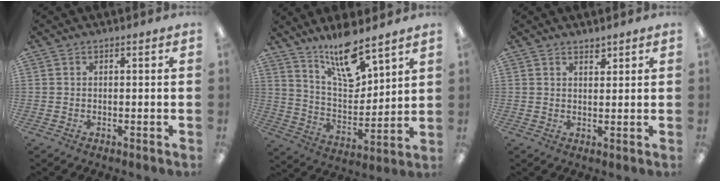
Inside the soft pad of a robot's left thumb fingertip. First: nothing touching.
{"total": 14.6, "force": [11.5, 4.4, 7.8], "torque": [-0.136, -0.069, 0.199]}
{"total": 2.0, "force": [1.8, 0.6, 0.5], "torque": [-0.002, -0.008, 0.033]}